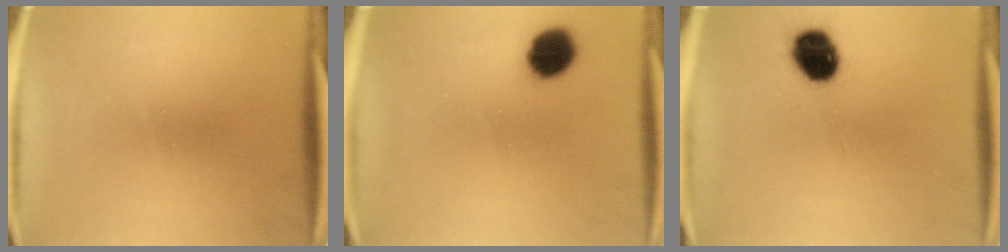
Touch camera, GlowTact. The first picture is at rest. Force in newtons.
{"total": 8.0}
{"total": 10.1}